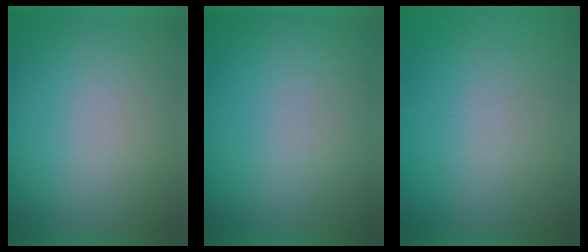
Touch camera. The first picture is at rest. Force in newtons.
{"total": 1.0}
{"total": 5.6}